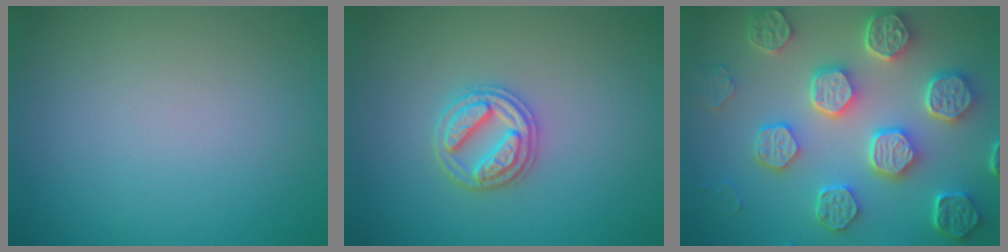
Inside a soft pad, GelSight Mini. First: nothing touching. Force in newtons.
{"total": 3.0, "press": 2.9, "slide": 0.4}
{"total": 8.4, "press": 6.5, "slide": 5.3}